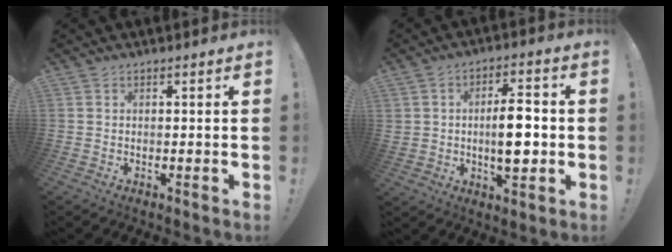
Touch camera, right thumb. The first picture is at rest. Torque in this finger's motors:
{"motor_torque": [3.63, 1.38, 1.24, -1.40, 0.15]}